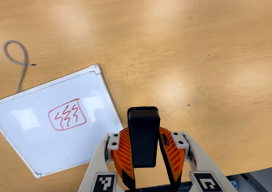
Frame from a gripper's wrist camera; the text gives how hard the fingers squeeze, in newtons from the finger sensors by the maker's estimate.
{"total": 7.0, "left": 5.6, "right": 8.4}